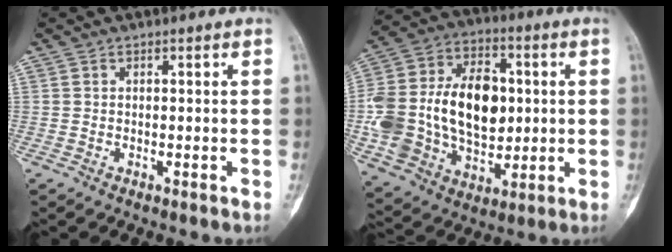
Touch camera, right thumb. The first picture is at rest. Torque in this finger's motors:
{"motor_torque": [1.83, 2.03, 1.07, -0.79, 0.22]}